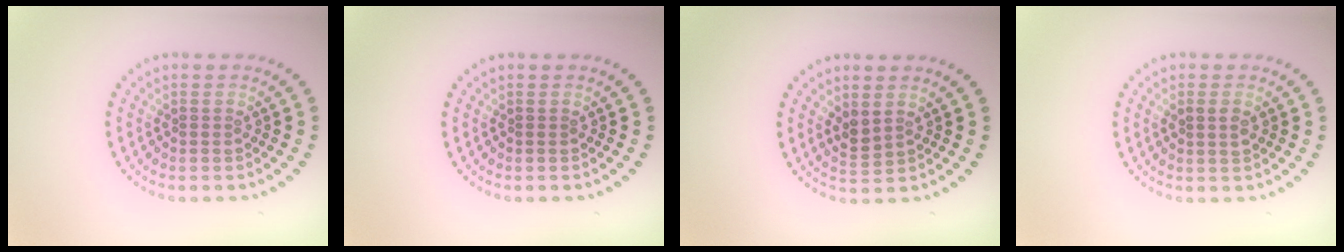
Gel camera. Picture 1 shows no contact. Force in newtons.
{"total": 0.0}
{"total": 1.4, "press": 1.3, "slide": 0.7}
{"total": 1.4, "press": 1.3, "slide": 0.3}